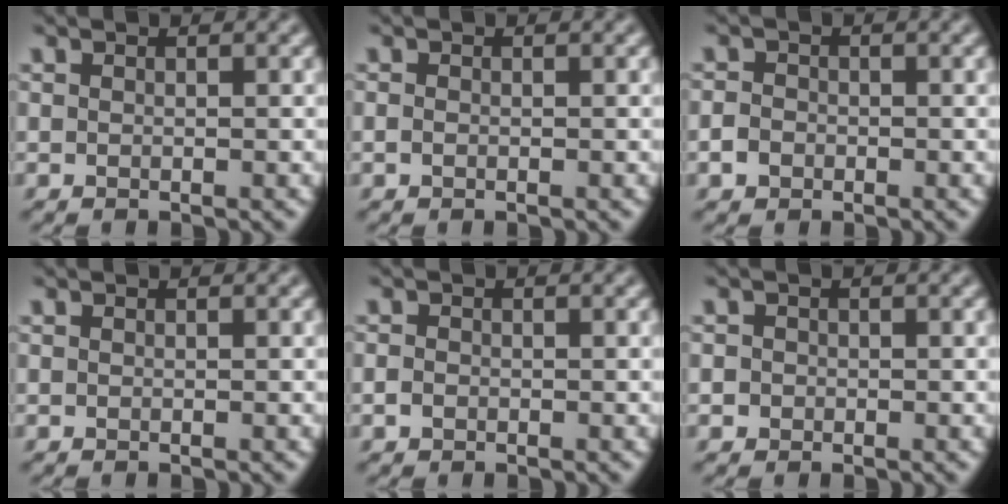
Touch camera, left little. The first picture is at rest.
{"total": 0.0}
{"total": 2.8, "force": [-1.2, 2.4, 0.8], "torque": [0.001, 0.011, -0.039]}
{"total": 0.0}
{"total": 0.9, "force": [-0.2, 0.8, 0.3], "torque": [0.006, 0.005, -0.010]}
{"total": 1.4, "force": [0.2, 1.3, 0.4], "torque": [0.008, 0.011, 0.000]}